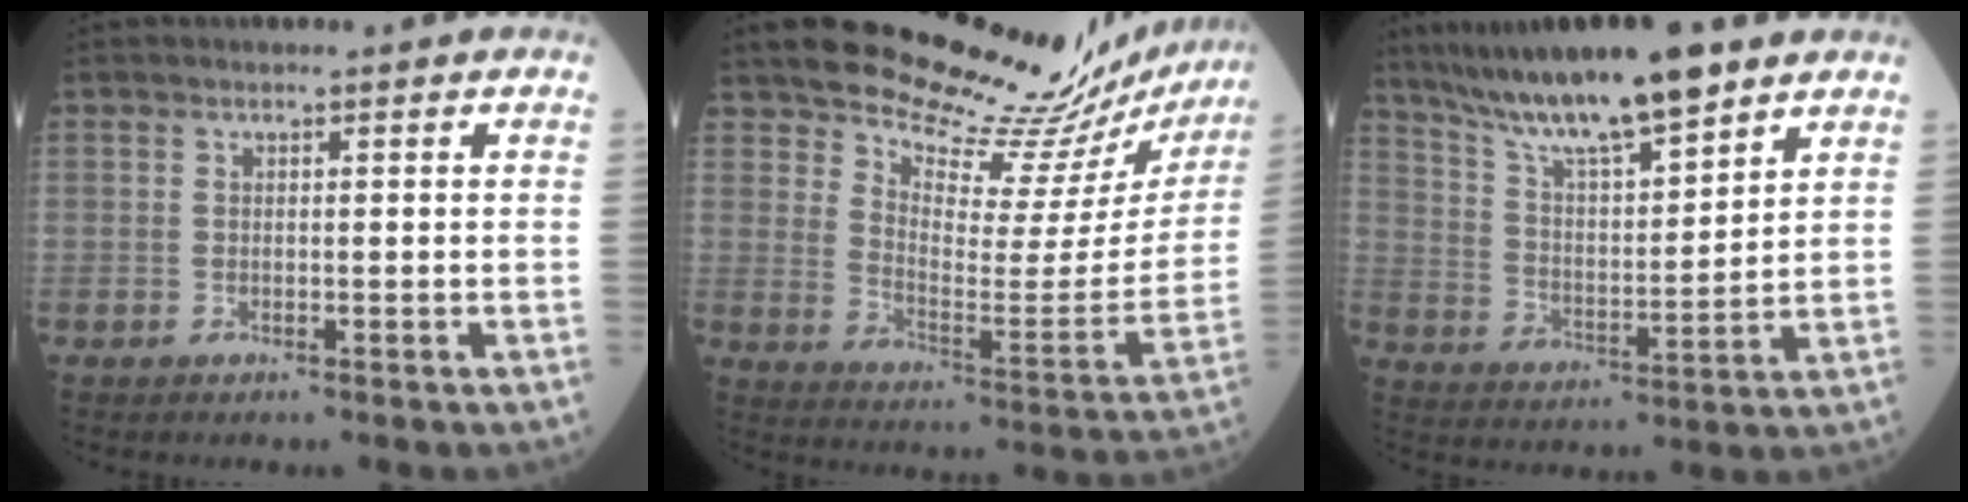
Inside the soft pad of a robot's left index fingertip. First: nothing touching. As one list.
[{"total": 21.1, "force": [20.3, 3.1, 4.6], "torque": [-0.071, -0.105, 0.254]}, {"total": 14.7, "force": [11.4, 1.7, 9.1], "torque": [-0.164, 0.004, 0.208]}]